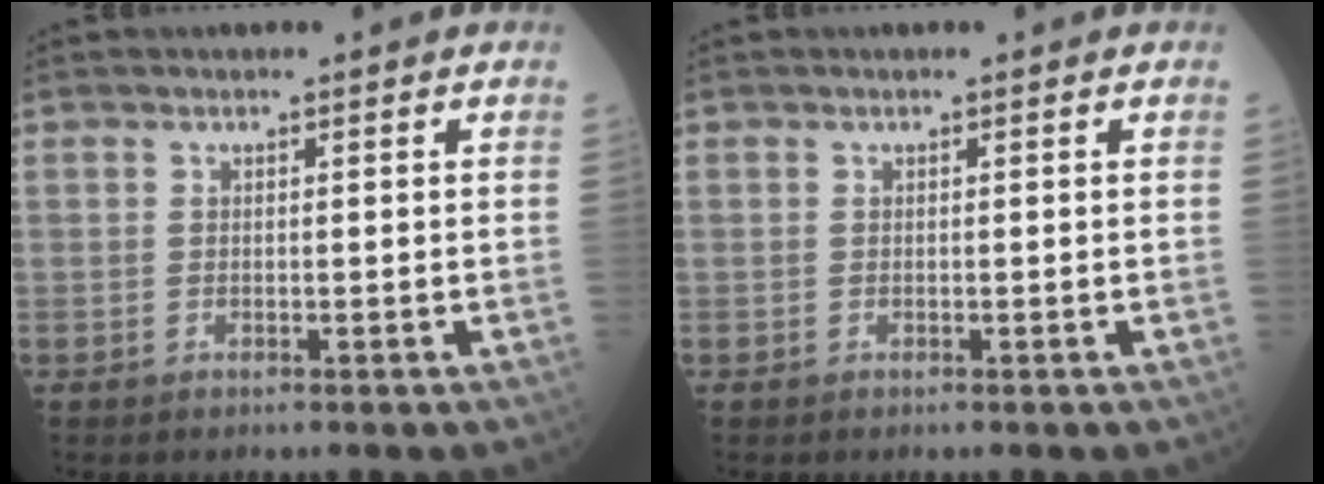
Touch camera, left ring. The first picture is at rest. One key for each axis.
{"total": 0.0}